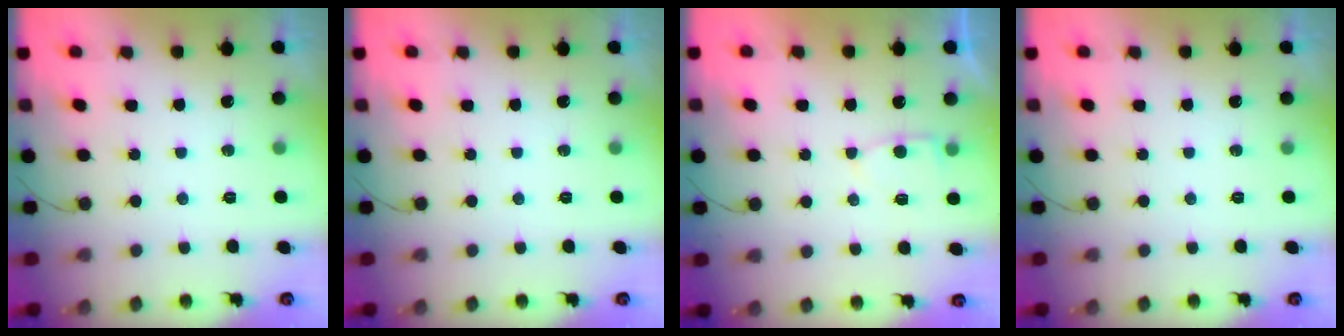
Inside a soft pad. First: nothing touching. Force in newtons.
{"total": 0.0}
{"total": 4.2, "press": 4.2, "slide": 0.4}
{"total": 0.0}